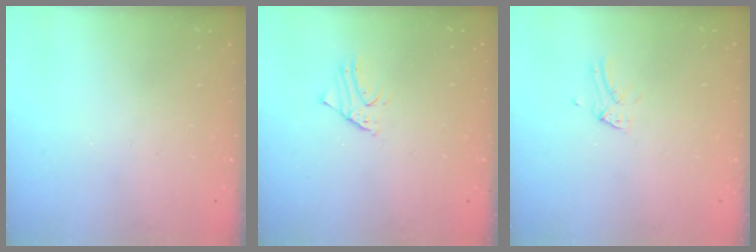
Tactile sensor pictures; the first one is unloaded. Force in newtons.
{"total": 1.6, "press": 1.6, "slide": 0.1}
{"total": 2.1, "press": 2.1, "slide": 0.1}